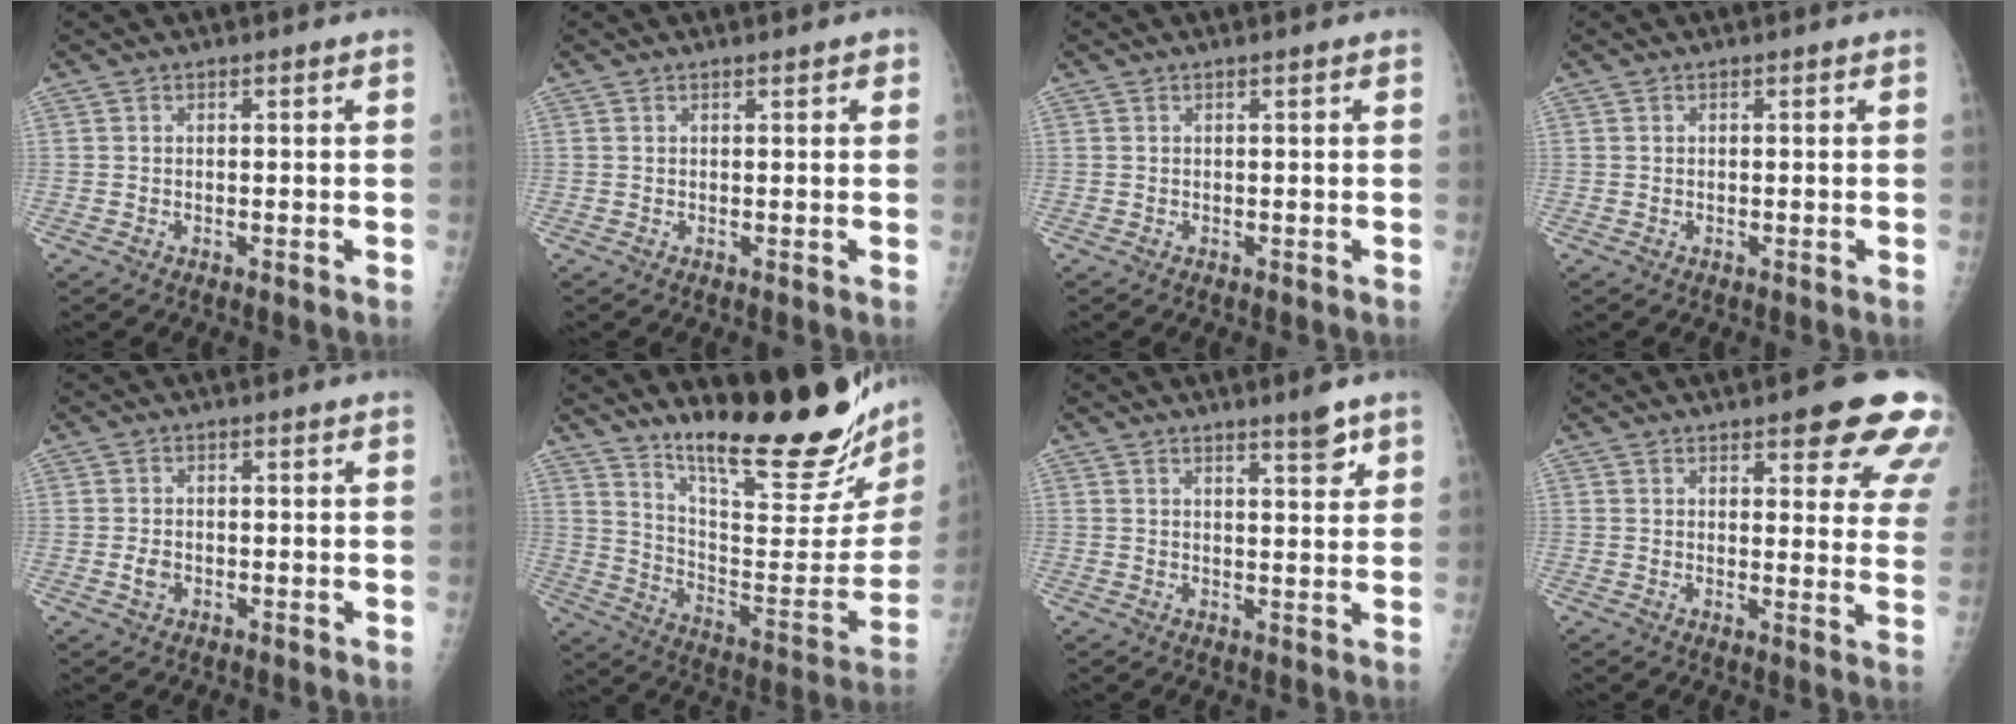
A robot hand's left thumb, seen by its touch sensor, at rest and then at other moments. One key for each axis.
{"total": 1.3, "fx": 0.8, "fy": 0.5, "fz": 0.9, "tx": -0.007, "ty": -0.001, "tz": 0.008}
{"total": 0.6, "fx": 0.4, "fy": 0.1, "fz": 0.4, "tx": -0.006, "ty": 0.001, "tz": 0.003}
{"total": 0.0}
{"total": 1.9, "fx": -0.4, "fy": 1.4, "fz": 1.2, "tx": -0.017, "ty": 0.001, "tz": -0.007}
{"total": 27.6, "fx": 21.5, "fy": 4.9, "fz": 16.6, "tx": -0.218, "ty": -0.154, "tz": 0.316}
{"total": 4.0, "fx": 2.9, "fy": 0.6, "fz": 2.7, "tx": -0.033, "ty": -0.022, "tz": 0.042}
{"total": 15.2, "fx": 9.6, "fy": 4.7, "fz": 10.8, "tx": -0.093, "ty": -0.042, "tz": 0.104}